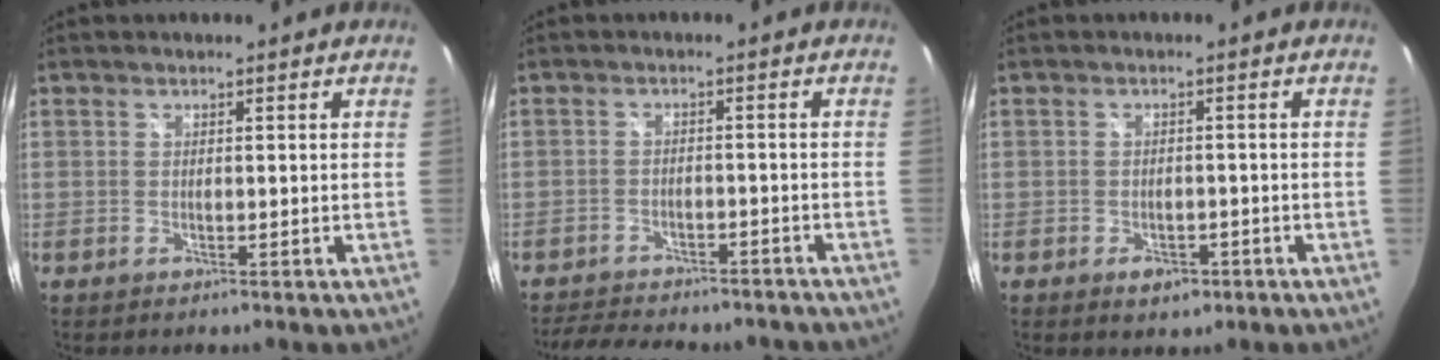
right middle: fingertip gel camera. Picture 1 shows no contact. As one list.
[{"total": 12.8, "force": [-11.1, 3.8, 5.1], "torque": [-0.113, -0.013, -0.152]}, {"total": 3.4, "force": [-1.8, 2.1, 1.9], "torque": [-0.034, -0.001, -0.021]}]